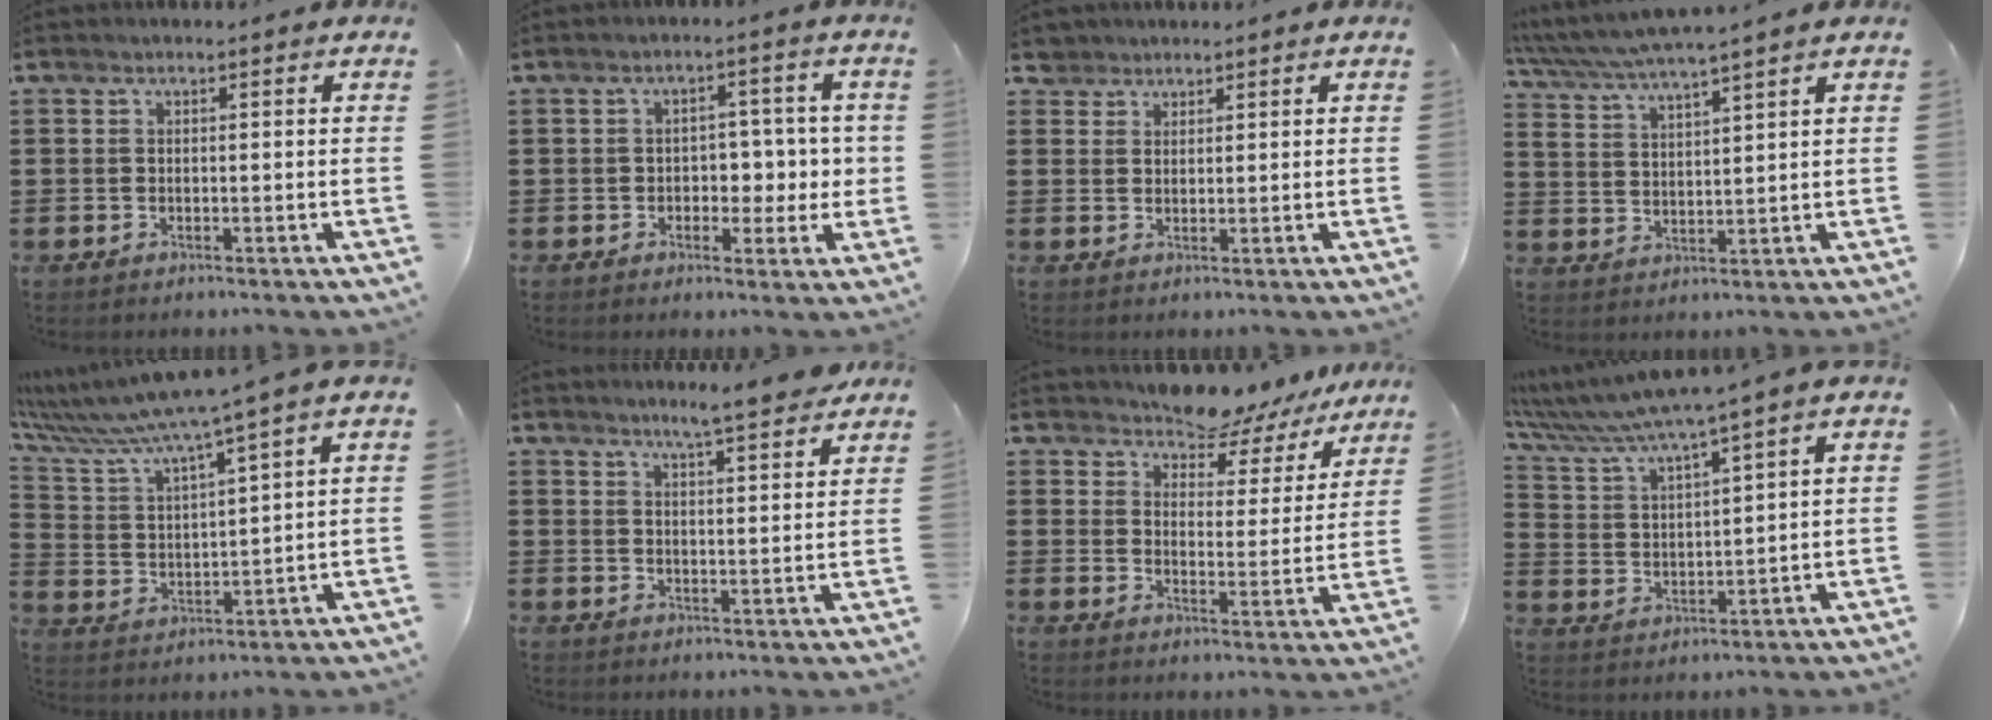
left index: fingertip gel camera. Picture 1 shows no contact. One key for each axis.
{"total": 4.4, "fx": -0.2, "fy": 3.6, "fz": 2.6, "tx": -0.038, "ty": 0.002, "tz": -0.014}
{"total": 2.7, "fx": 2.3, "fy": 1.4, "fz": 0.0, "tx": -0.011, "ty": 0.009, "tz": 0.044}
{"total": 3.9, "fx": 3.6, "fy": -0.5, "fz": 1.4, "tx": -0.042, "ty": -0.022, "tz": 0.059}
{"total": 6.3, "fx": 5.5, "fy": -0.9, "fz": 3.0, "tx": -0.084, "ty": -0.044, "tz": 0.086}
{"total": 4.6, "fx": 4.4, "fy": -0.5, "fz": 1.3, "tx": -0.040, "ty": -0.018, "tz": 0.077}
{"total": 6.3, "fx": 6.2, "fy": 0.6, "fz": 0.1, "tx": -0.034, "ty": -0.048, "tz": 0.113}
{"total": 6.0, "fx": 5.2, "fy": -0.7, "fz": 2.9, "tx": -0.080, "ty": -0.037, "tz": 0.086}